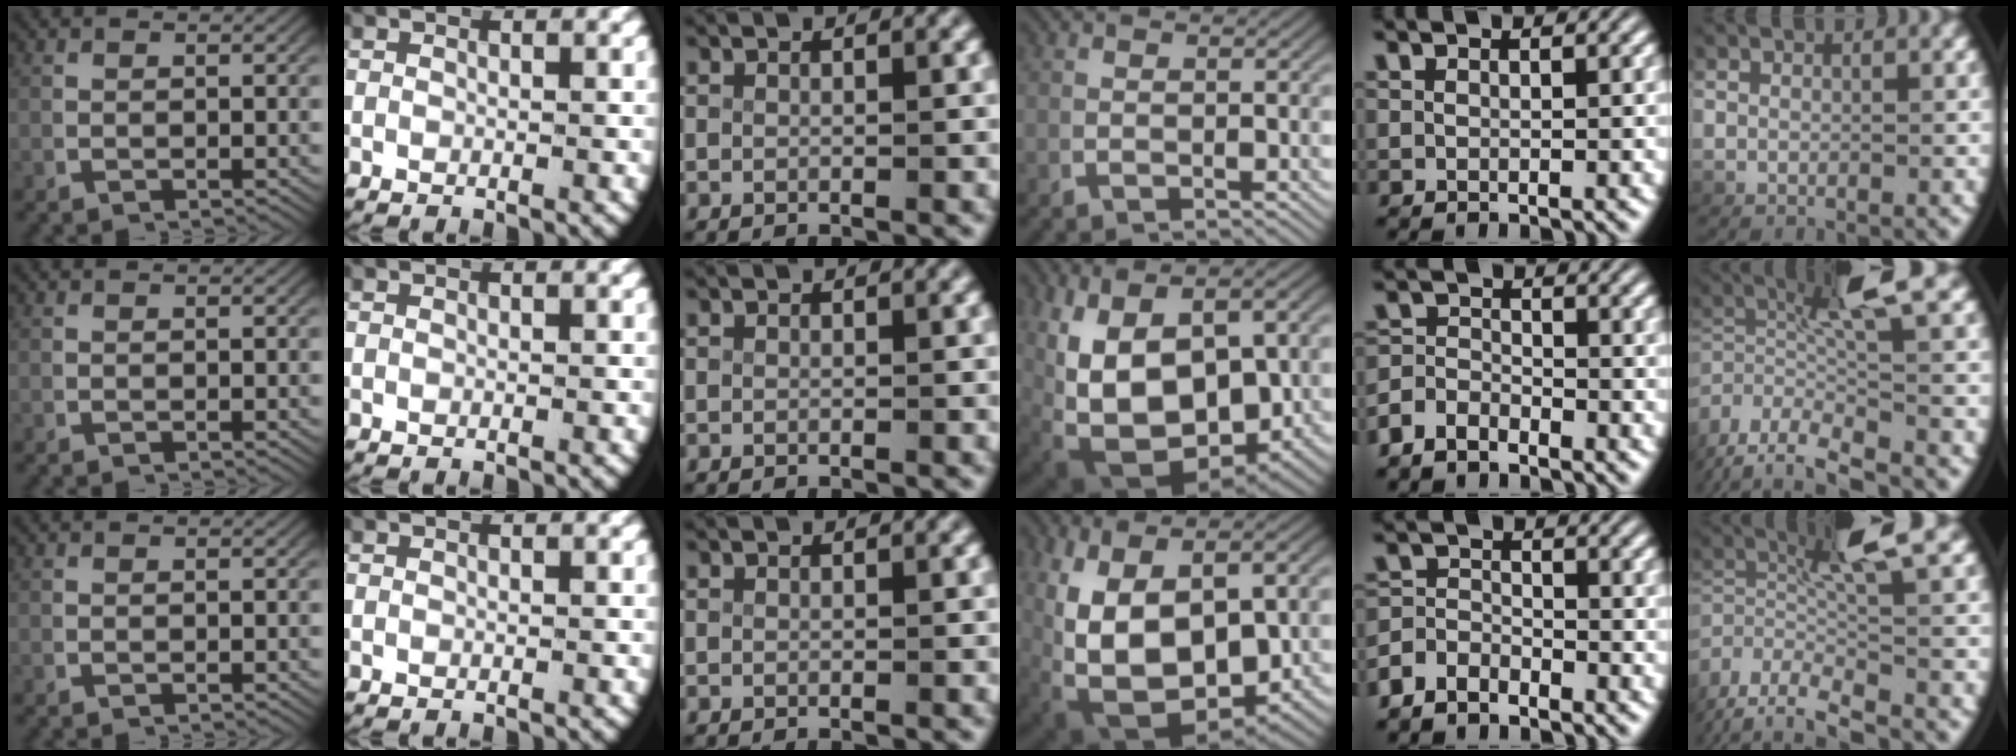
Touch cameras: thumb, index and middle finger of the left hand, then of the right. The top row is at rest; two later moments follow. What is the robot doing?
{"motion": "lift_and_place", "object": "coat"}